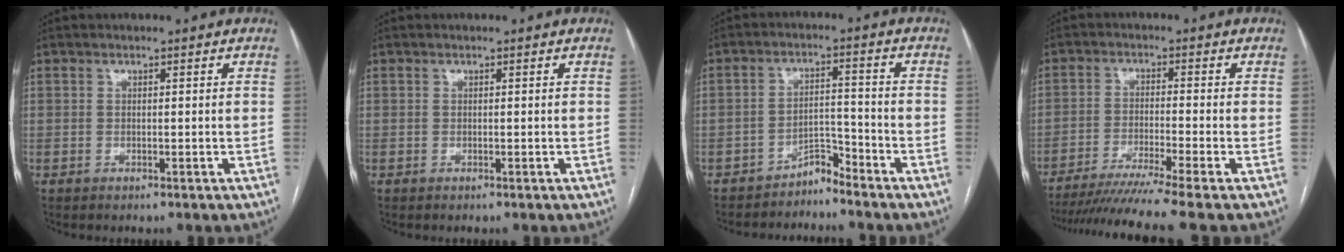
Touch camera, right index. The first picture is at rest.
{"total": 0.0}
{"total": 3.4, "force": [-3.3, 0.7, 0.4], "torque": [0.005, 0.001, -0.058]}
{"total": 11.9, "force": [-9.9, -2.9, 5.9], "torque": [-0.076, -0.032, -0.158]}